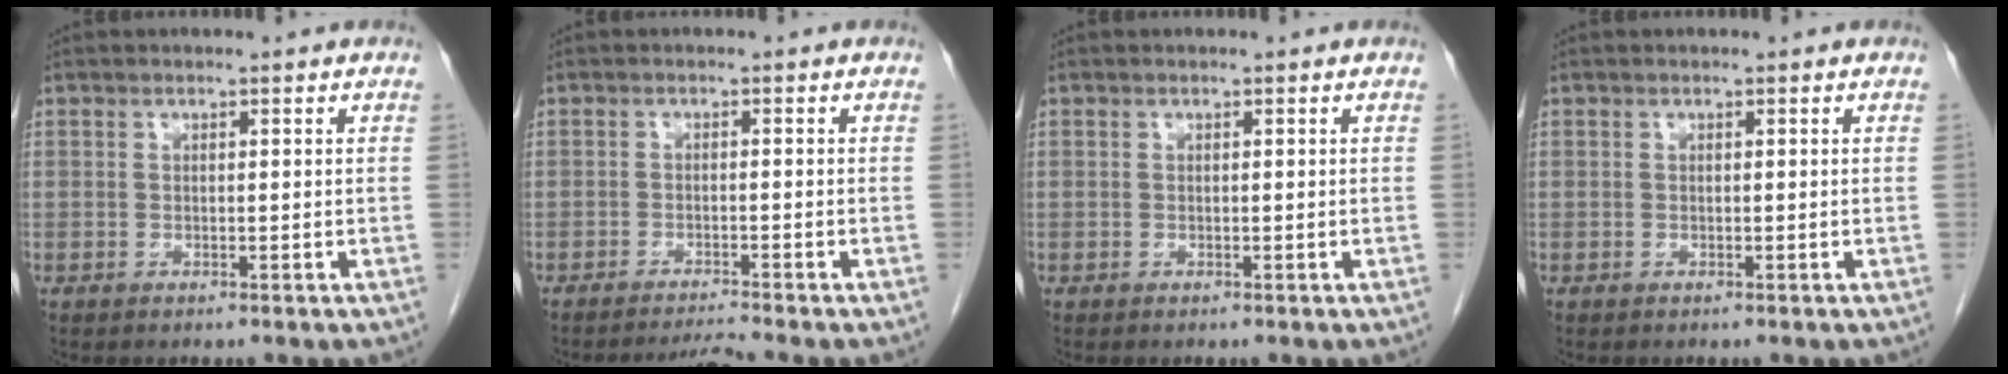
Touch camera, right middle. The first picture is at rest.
{"total": 2.8, "force": [-2.4, -1.5, -0.1], "torque": [-0.004, -0.012, -0.040]}
{"total": 0.0}
{"total": 0.0}